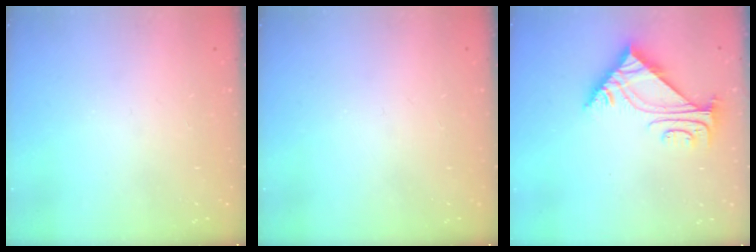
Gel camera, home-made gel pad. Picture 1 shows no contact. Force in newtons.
{"total": 0.0}
{"total": 5.5, "press": 5.4, "slide": 0.9}